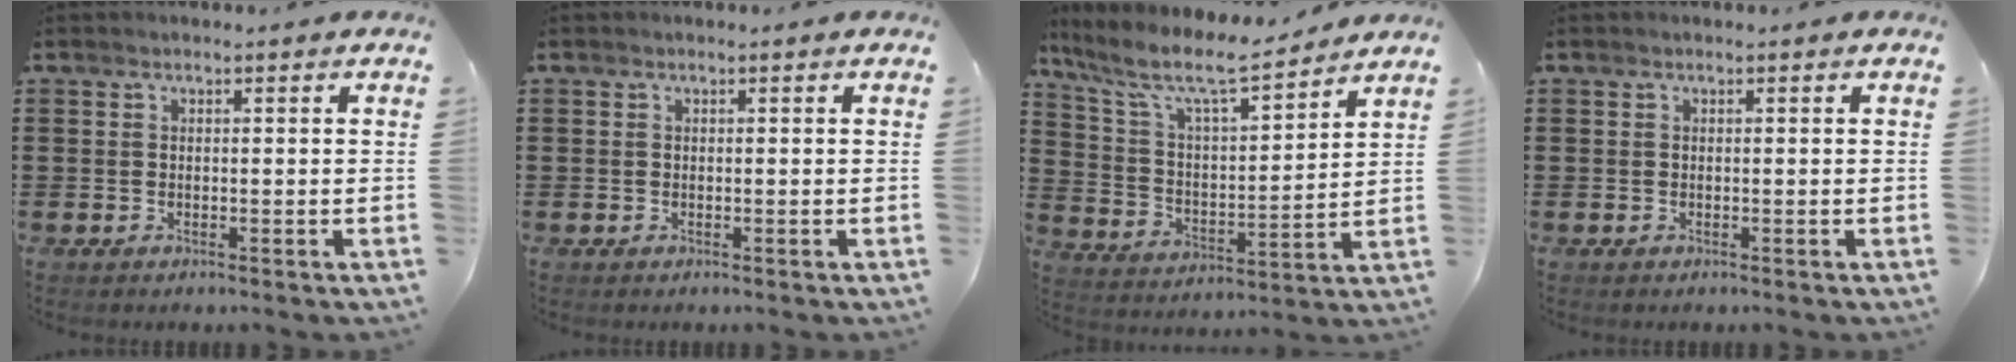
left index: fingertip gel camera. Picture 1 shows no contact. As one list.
[{"total": 0.0}, {"total": 8.8, "force": [7.0, 1.7, 5.1], "torque": [-0.128, -0.037, 0.116]}, {"total": 0.0}]